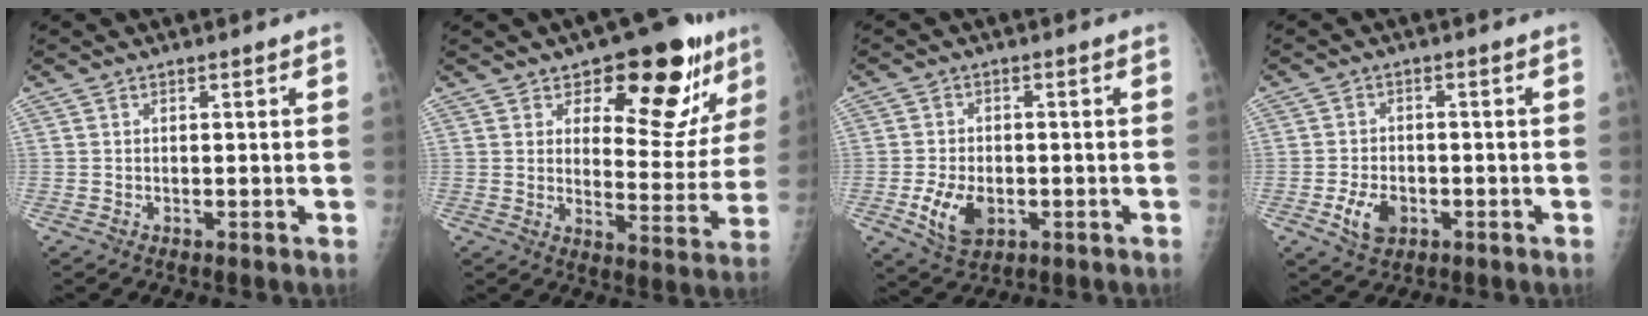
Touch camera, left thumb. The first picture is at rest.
{"total": 17.0, "force": [10.0, 8.1, 11.1], "torque": [-0.077, -0.058, 0.140]}
{"total": 7.6, "force": [-2.4, 4.9, 5.3], "torque": [-0.092, -0.001, -0.034]}
{"total": 5.8, "force": [-2.3, 3.9, 3.5], "torque": [-0.058, 0.005, -0.037]}